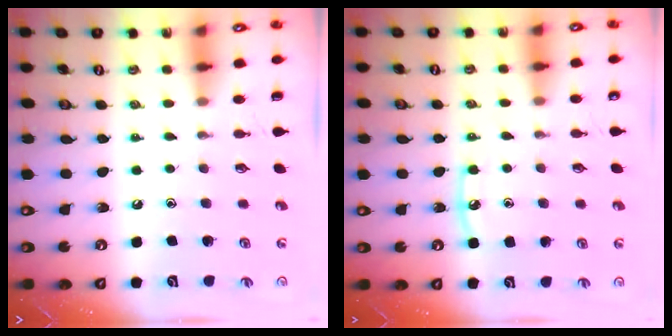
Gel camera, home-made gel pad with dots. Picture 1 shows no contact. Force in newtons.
{"total": 6.2, "press": 6.2, "slide": 0.6}